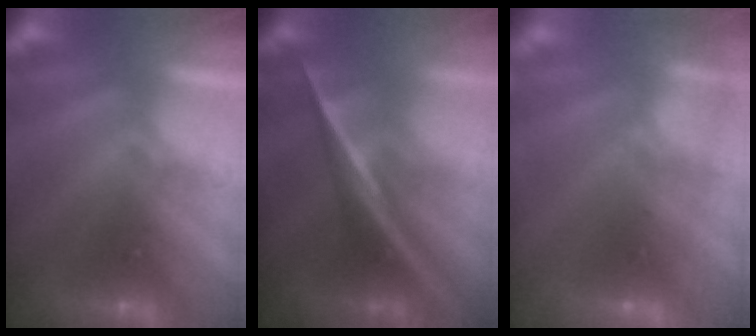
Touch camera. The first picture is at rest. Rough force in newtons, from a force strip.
{"total": 2.6}
{"total": 10.8}